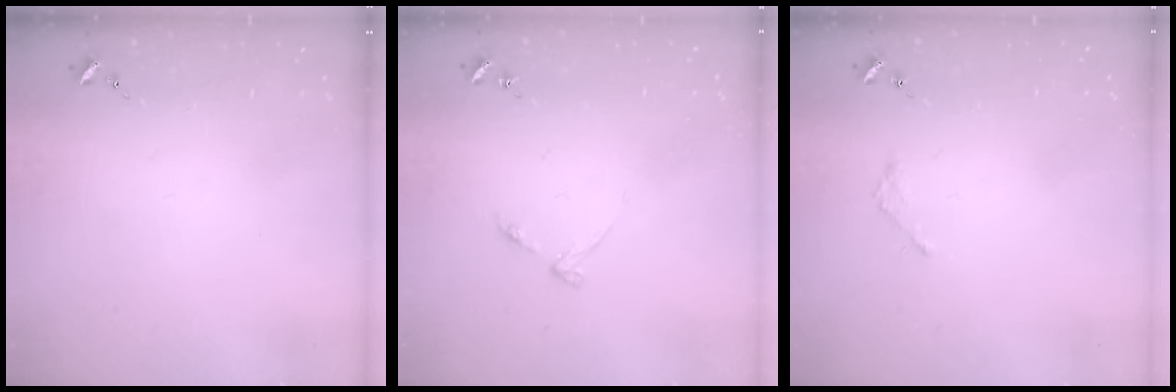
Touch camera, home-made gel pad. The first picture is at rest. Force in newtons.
{"total": 4.2, "press": 4.1, "slide": 0.4}
{"total": 2.1, "press": 2.1, "slide": 0.2}